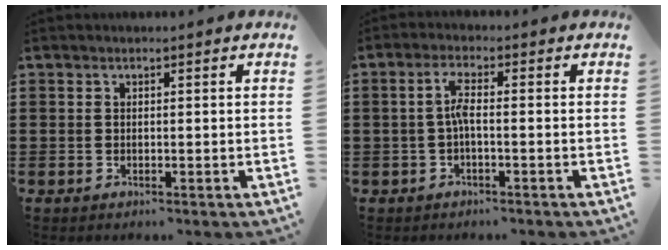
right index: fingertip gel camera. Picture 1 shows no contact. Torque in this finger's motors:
{"motor_torque": [0.75, -0.20, 0.33, 0.10]}